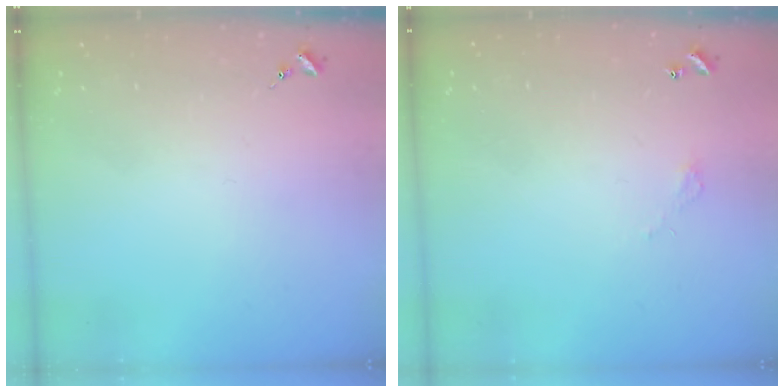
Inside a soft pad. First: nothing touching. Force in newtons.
{"total": 2.7, "press": 2.7, "slide": 0.2}